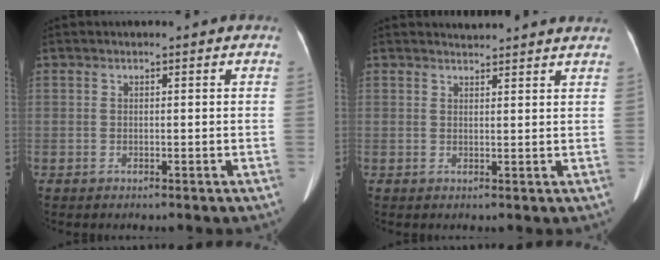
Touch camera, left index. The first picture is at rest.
{"total": 5.0, "force": [5.0, -0.3, 0.6], "torque": [-0.009, 0.009, 0.051]}